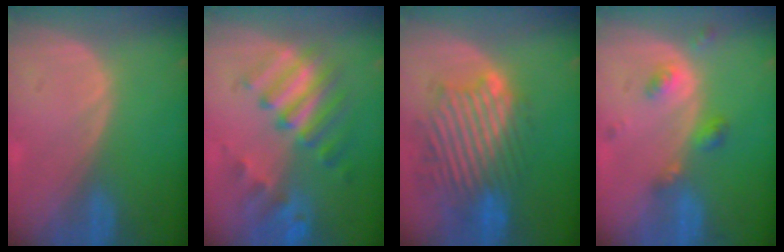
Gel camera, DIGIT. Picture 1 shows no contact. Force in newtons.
{"total": 9.2, "press": 8.3, "slide": 4.0}
{"total": 11.0, "press": 10.3, "slide": 3.9}
{"total": 4.6, "press": 4.1, "slide": 2.1}